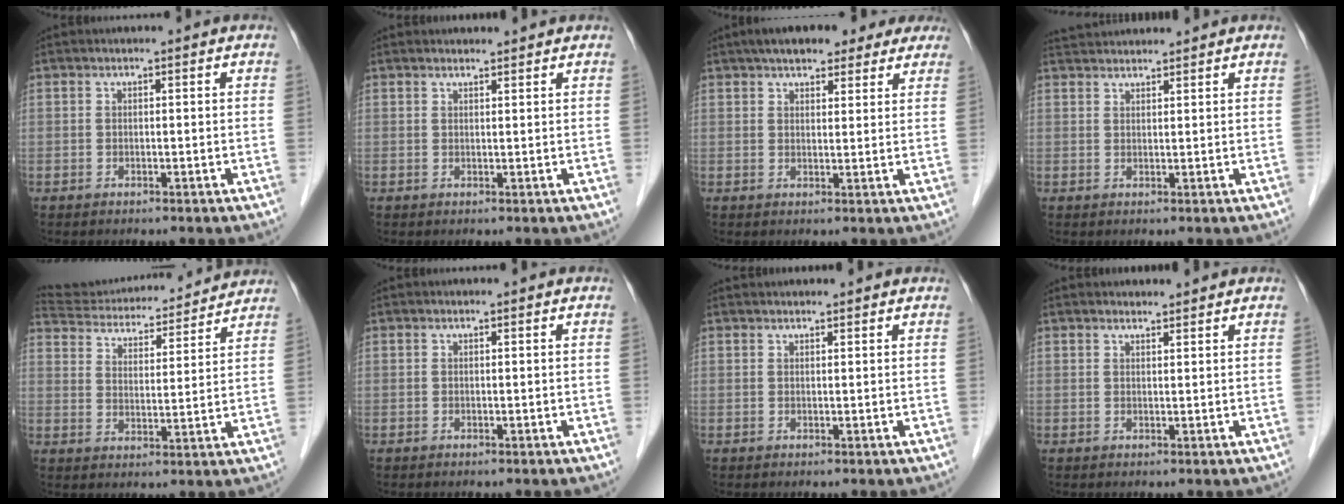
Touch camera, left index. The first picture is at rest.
{"total": 1.9, "force": [1.8, 0.1, 0.2], "torque": [-0.009, 0.009, 0.029]}
{"total": 11.6, "force": [9.3, 4.2, 5.5], "torque": [-0.060, 0.036, 0.120]}
{"total": 5.1, "force": [5.0, 0.4, 1.1], "torque": [-0.021, 0.039, 0.085]}
{"total": 20.0, "force": [18.9, 3.8, 5.2], "torque": [-0.092, 0.019, 0.270]}
{"total": 0.0}
{"total": 4.0, "force": [3.9, 0.4, 1.0], "torque": [-0.012, 0.032, 0.048]}
{"total": 2.1, "force": [2.1, 0.2, 0.2], "torque": [-0.010, 0.010, 0.032]}